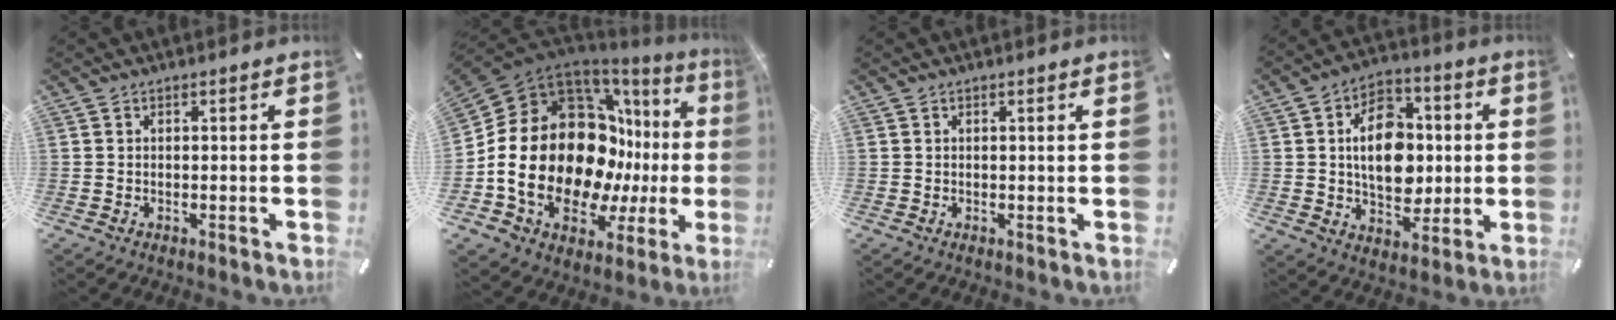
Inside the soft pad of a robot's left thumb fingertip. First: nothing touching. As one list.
[{"total": 28.2, "force": [-1.4, 19.0, 20.8], "torque": [-0.366, -0.044, 0.015]}, {"total": 0.0}, {"total": 14.1, "force": [0.6, 10.3, 9.6], "torque": [-0.148, 0.013, 0.012]}]